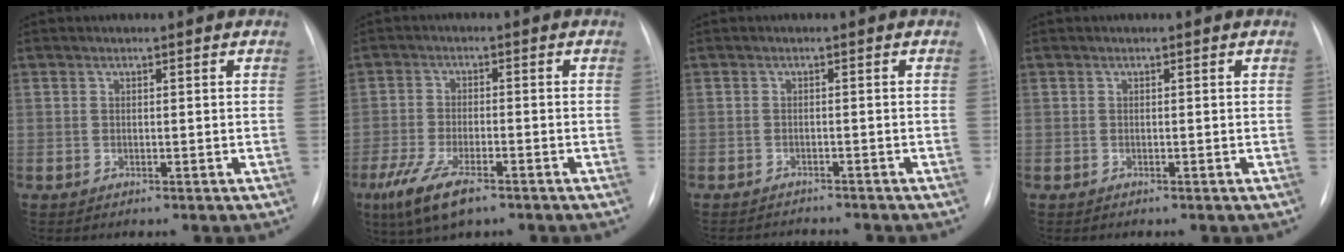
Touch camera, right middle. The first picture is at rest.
{"total": 7.7, "force": [-4.6, 2.2, 5.8], "torque": [-0.122, -0.017, -0.082]}
{"total": 3.3, "force": [-3.3, 0.2, 0.1], "torque": [0.000, -0.007, -0.046]}
{"total": 0.0}